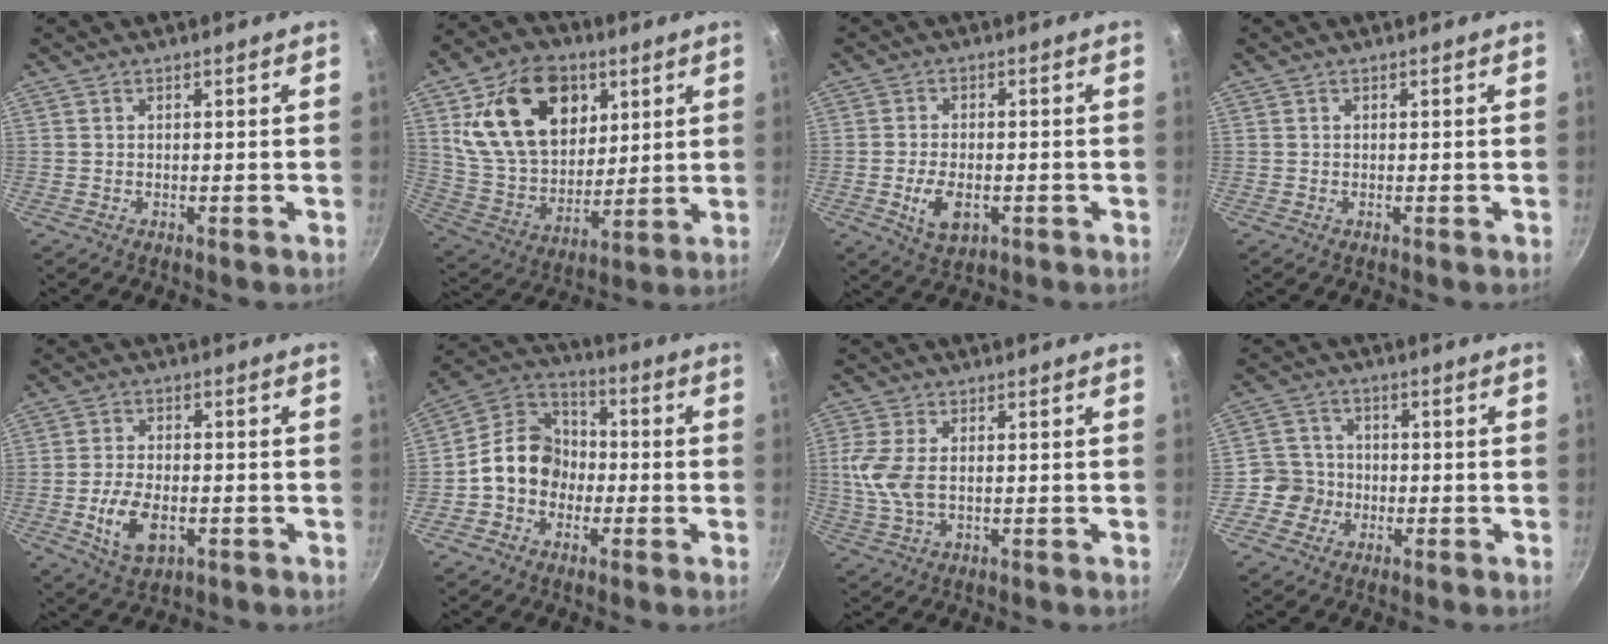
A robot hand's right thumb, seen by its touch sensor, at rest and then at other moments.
{"total": 22.5, "force": [8.3, 15.3, 14.2], "torque": [-0.214, -0.024, 0.152]}
{"total": 6.7, "force": [-2.0, 3.8, 5.1], "torque": [-0.090, 0.004, -0.028]}
{"total": 0.0}
{"total": 8.9, "force": [-2.6, 5.0, 6.9], "torque": [-0.127, 0.008, -0.043]}
{"total": 11.9, "force": [-2.0, 10.0, 6.1], "torque": [-0.063, 0.044, -0.055]}
{"total": 6.9, "force": [0.5, 3.8, 5.7], "torque": [-0.125, 0.000, 0.011]}
{"total": 5.4, "force": [-1.7, 5.0, 0.7], "torque": [0.016, 0.019, -0.043]}